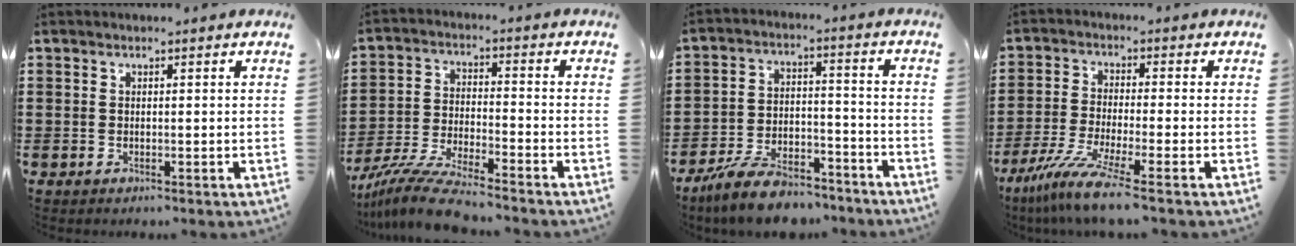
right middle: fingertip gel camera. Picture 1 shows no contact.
{"total": 8.6, "force": [-7.9, 0.4, 3.4], "torque": [-0.076, -0.001, -0.157]}
{"total": 9.0, "force": [-8.1, 2.4, 3.2], "torque": [-0.056, 0.025, -0.154]}
{"total": 7.2, "force": [-5.5, -0.1, 4.7], "torque": [-0.110, -0.025, -0.108]}